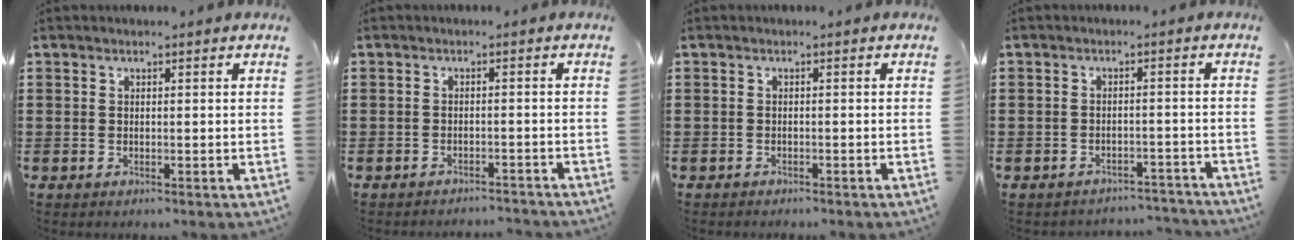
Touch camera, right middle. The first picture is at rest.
{"total": 1.8, "force": [-1.8, 0.0, 0.1], "torque": [-0.006, 0.002, -0.038]}
{"total": 0.6, "force": [-0.6, 0.0, 0.0], "torque": [0.000, 0.001, -0.013]}
{"total": 2.7, "force": [-2.7, 0.3, -0.2], "torque": [-0.003, 0.001, -0.060]}